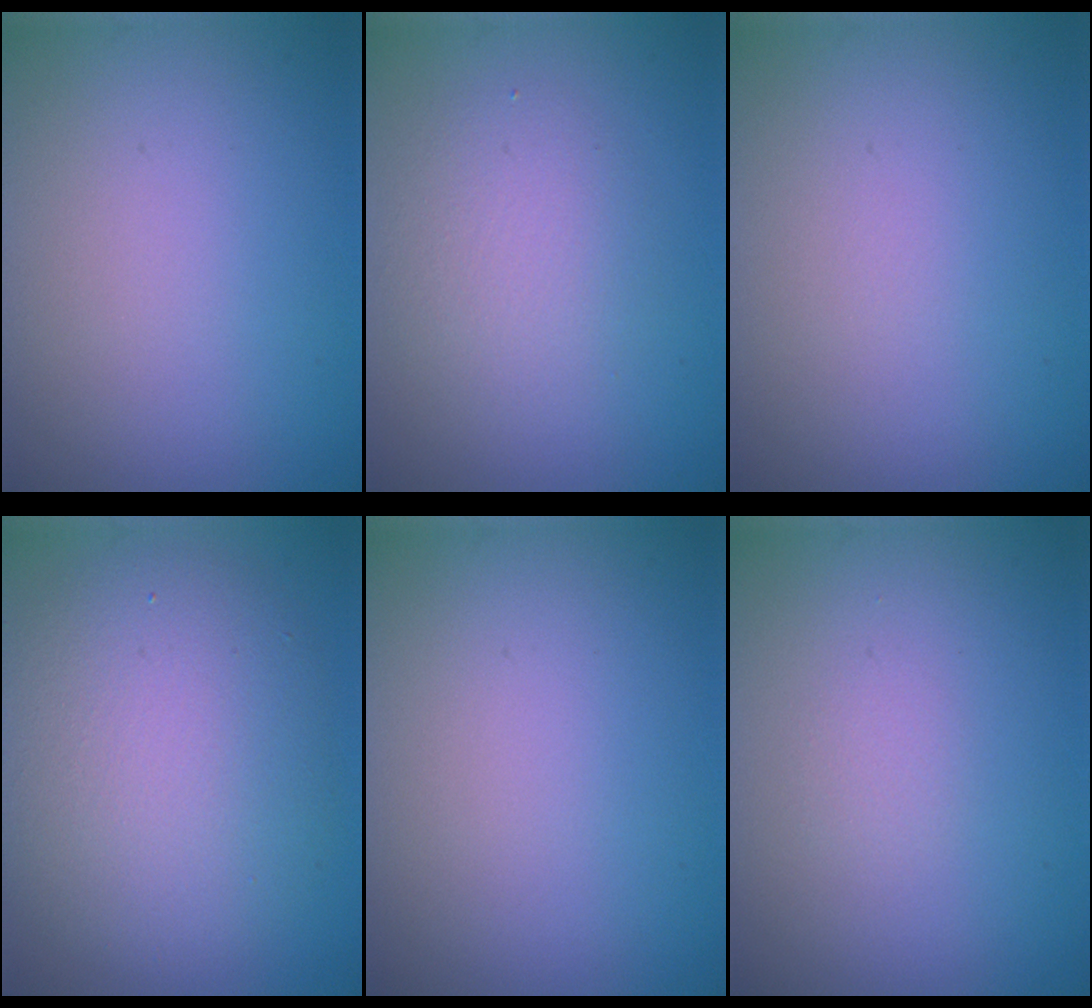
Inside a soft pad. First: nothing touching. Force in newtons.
{"total": 2.9, "press": 2.9, "slide": 0.0}
{"total": 0.0}
{"total": 7.7, "press": 7.6, "slide": 0.6}
{"total": 0.0}
{"total": 0.6, "press": 0.6, "slide": 0.1}